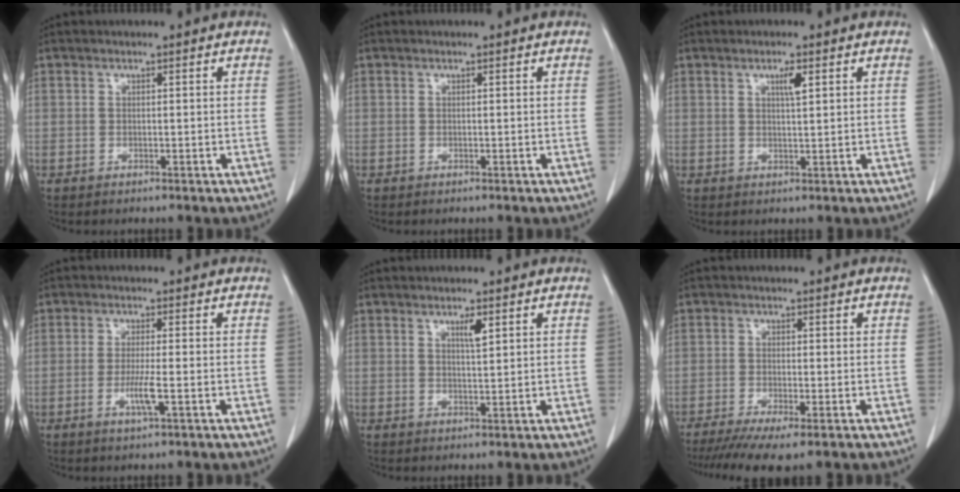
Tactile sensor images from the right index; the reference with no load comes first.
{"total": 0.0}
{"total": 2.2, "force": [1.1, 0.2, 2.0], "torque": [-0.036, -0.002, 0.018]}
{"total": 3.6, "force": [-1.1, -0.2, 3.4], "torque": [-0.071, -0.009, -0.022]}
{"total": 2.2, "force": [1.2, 0.2, 1.9], "torque": [-0.034, -0.003, 0.021]}
{"total": 7.7, "force": [-5.6, 0.8, 5.3], "torque": [-0.081, -0.018, -0.090]}